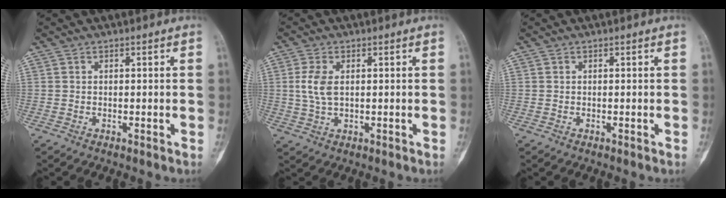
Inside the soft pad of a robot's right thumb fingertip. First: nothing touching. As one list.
[{"total": 4.9, "force": [0.8, 2.7, 4.1], "torque": [-0.091, 0.001, 0.018]}, {"total": 0.0}]